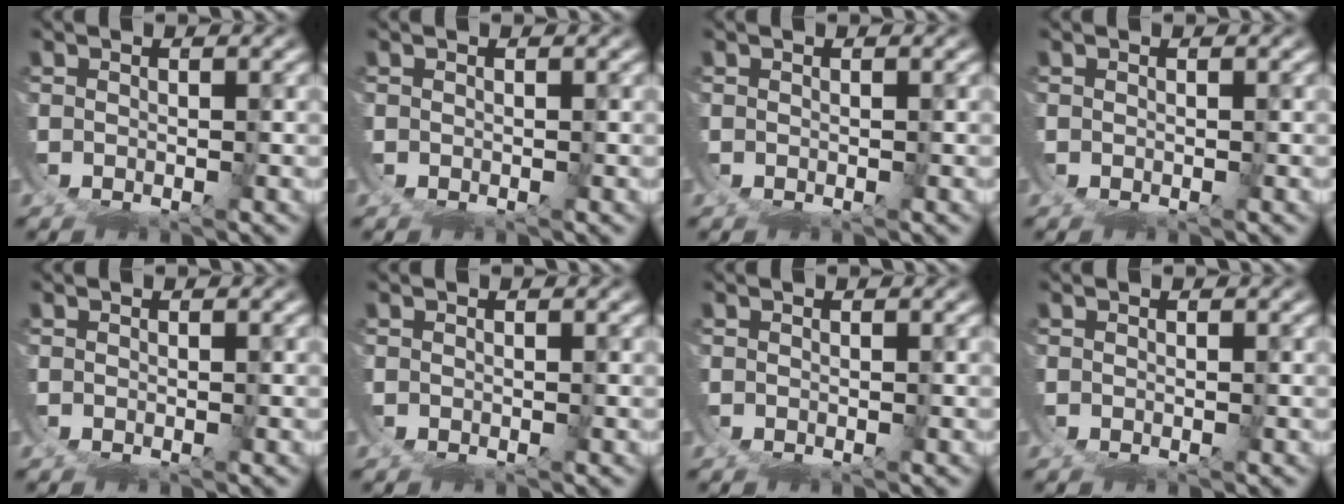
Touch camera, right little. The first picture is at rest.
{"total": 0.0}
{"total": 0.0}
{"total": 0.0}
{"total": 0.0}
{"total": 0.0}
{"total": 0.0}
{"total": 0.0}